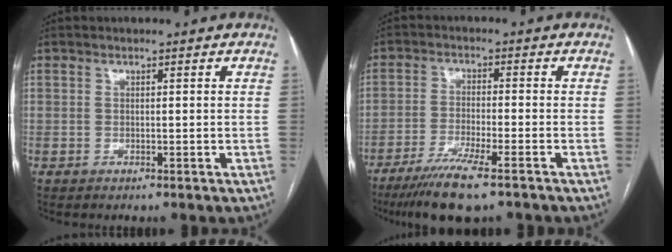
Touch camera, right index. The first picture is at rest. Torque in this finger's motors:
{"motor_torque": [1.36, -0.32, 0.28, 0.11]}